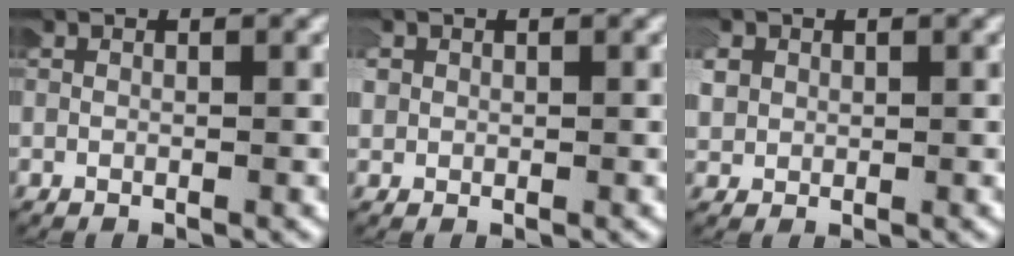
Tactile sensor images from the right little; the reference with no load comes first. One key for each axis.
{"total": 1.6, "fx": 0.3, "fy": 1.6, "fz": 0.4, "tx": -0.020, "ty": 0.003, "tz": 0.002}
{"total": 2.5, "fx": 0.6, "fy": 2.2, "fz": 1.1, "tx": -0.042, "ty": -0.001, "tz": 0.013}